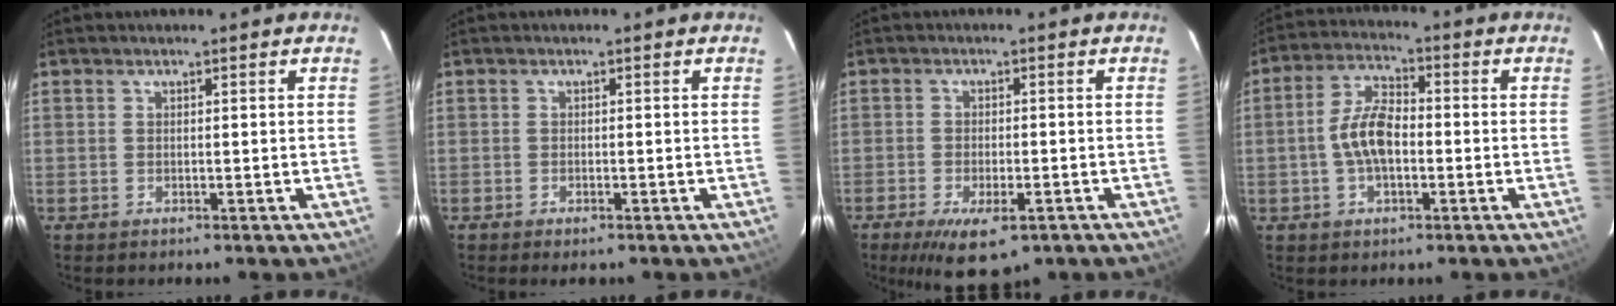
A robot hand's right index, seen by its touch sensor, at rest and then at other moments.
{"total": 1.0, "force": [-0.8, 0.2, 0.5], "torque": [-0.010, -0.003, -0.014]}
{"total": 9.4, "force": [-5.9, 3.5, 6.5], "torque": [-0.134, -0.027, -0.090]}
{"total": 7.6, "force": [-1.2, 3.9, 6.4], "torque": [-0.128, 0.016, -0.021]}